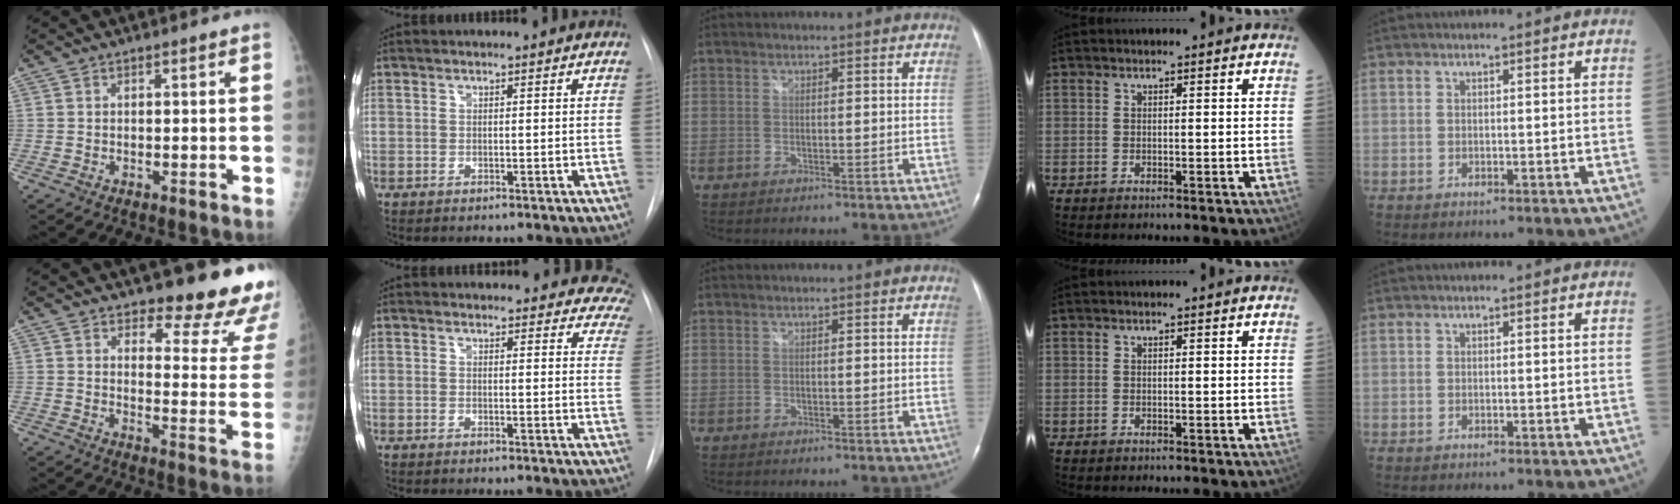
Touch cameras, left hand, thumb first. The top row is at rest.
{"thumb": {"total": 16.1, "force": [14.0, 4.2, 6.7], "torque": [-0.033, -0.123, 0.159]}, "index": {"total": 13.9, "force": [12.8, 4.9, 2.1], "torque": [0.013, -0.047, 0.107]}}